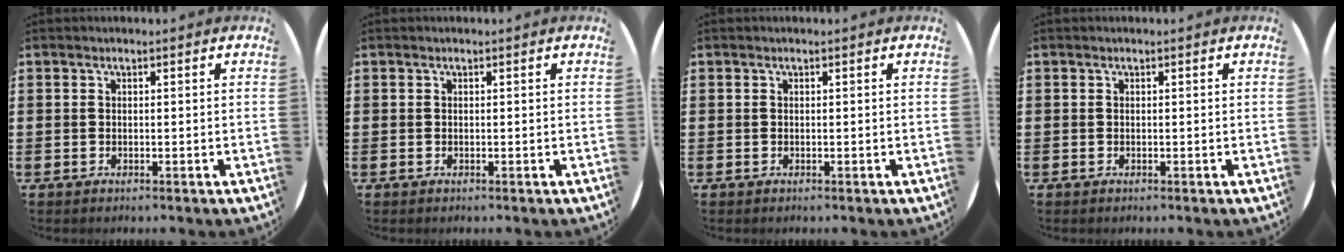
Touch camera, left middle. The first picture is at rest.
{"total": 0.0}
{"total": 0.0}
{"total": 0.0}